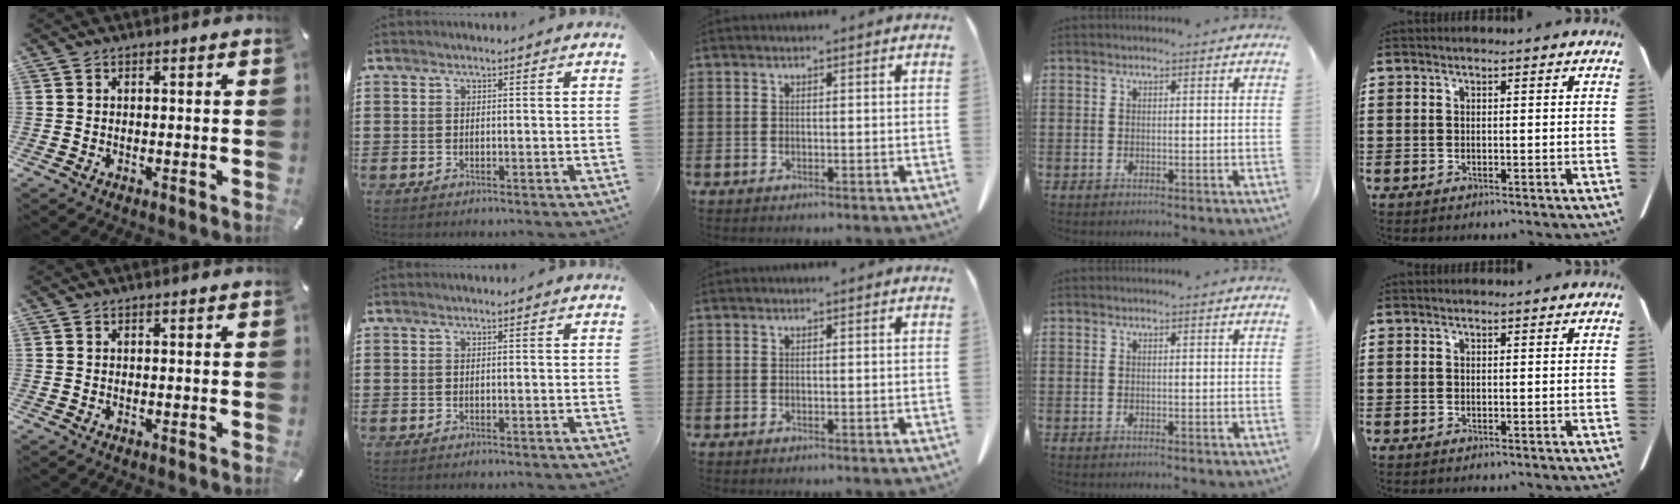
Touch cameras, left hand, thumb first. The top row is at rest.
{}